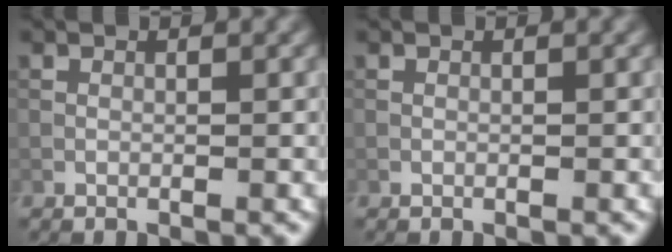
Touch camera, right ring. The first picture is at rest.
{"total": 0.0}